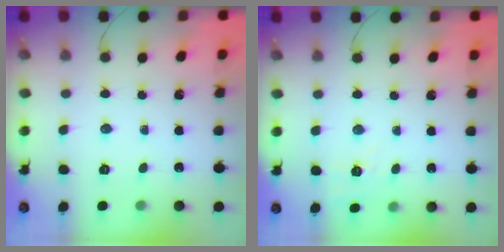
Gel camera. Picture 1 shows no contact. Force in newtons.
{"total": 5.5, "press": 5.2, "slide": 1.9}